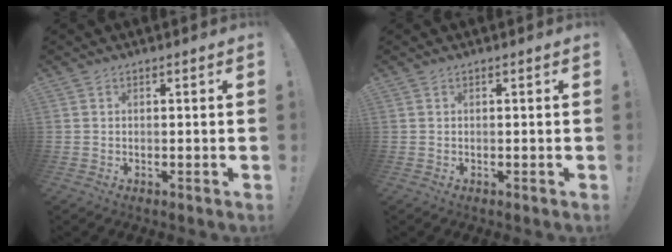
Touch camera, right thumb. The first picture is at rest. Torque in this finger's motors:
{"motor_torque": [0.17, 0.01, 0.17, -0.07, -0.06]}